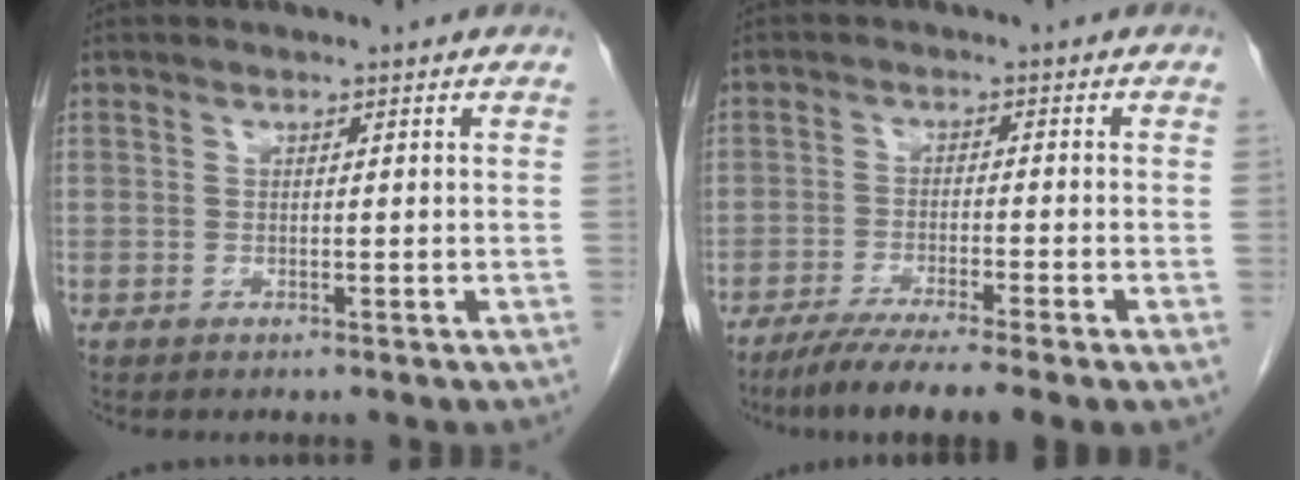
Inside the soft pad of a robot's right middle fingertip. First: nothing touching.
{"total": 8.1, "force": [-5.8, -0.3, 5.6], "torque": [-0.086, -0.019, -0.095]}